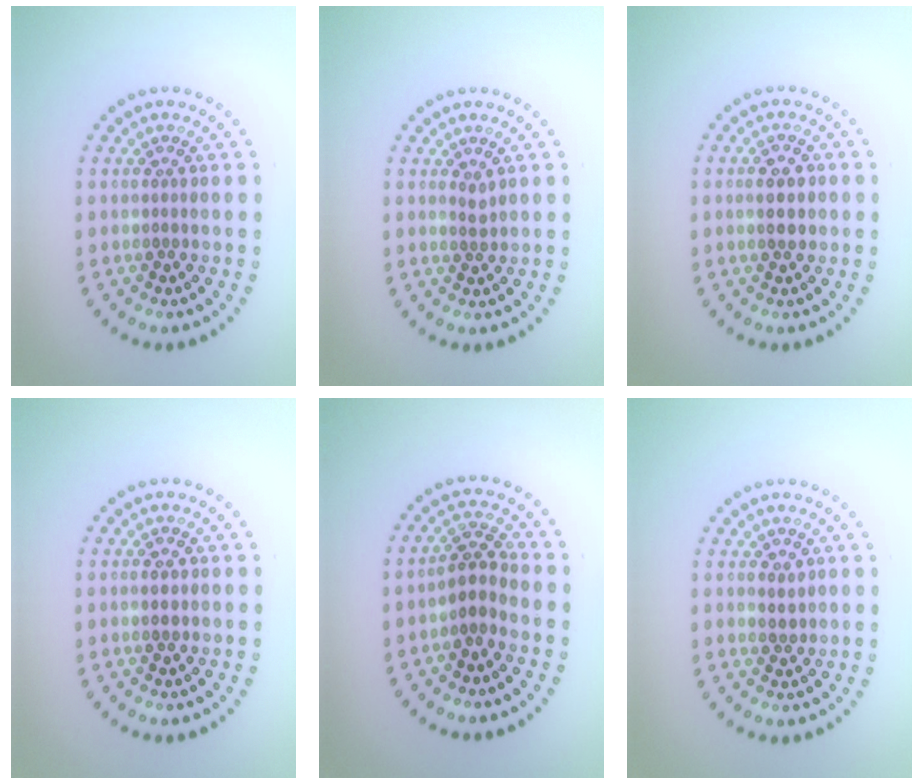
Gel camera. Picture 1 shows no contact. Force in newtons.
{"total": 0.8, "press": 0.6, "slide": 0.5}
{"total": 2.7, "press": 2.7, "slide": 0.1}
{"total": 1.1, "press": 1.1, "slide": 0.2}
{"total": 2.3, "press": 1.8, "slide": 1.3}
{"total": 1.2, "press": 1.2, "slide": 0.3}